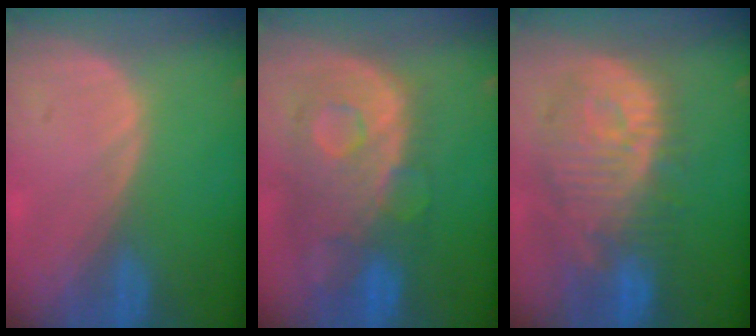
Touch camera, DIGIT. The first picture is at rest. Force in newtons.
{"total": 11.1, "press": 9.7, "slide": 5.5}
{"total": 12.1, "press": 11.0, "slide": 5.1}